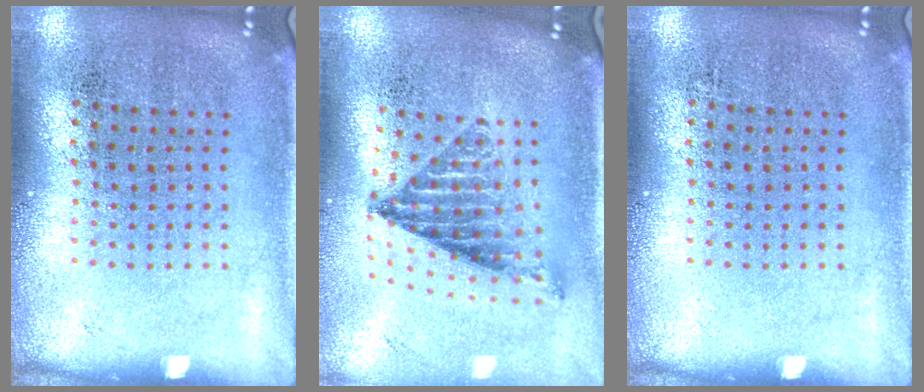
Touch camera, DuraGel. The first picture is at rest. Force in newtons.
{"total": 1.1, "press": 1.0, "slide": 0.5}
{"total": 0.0}